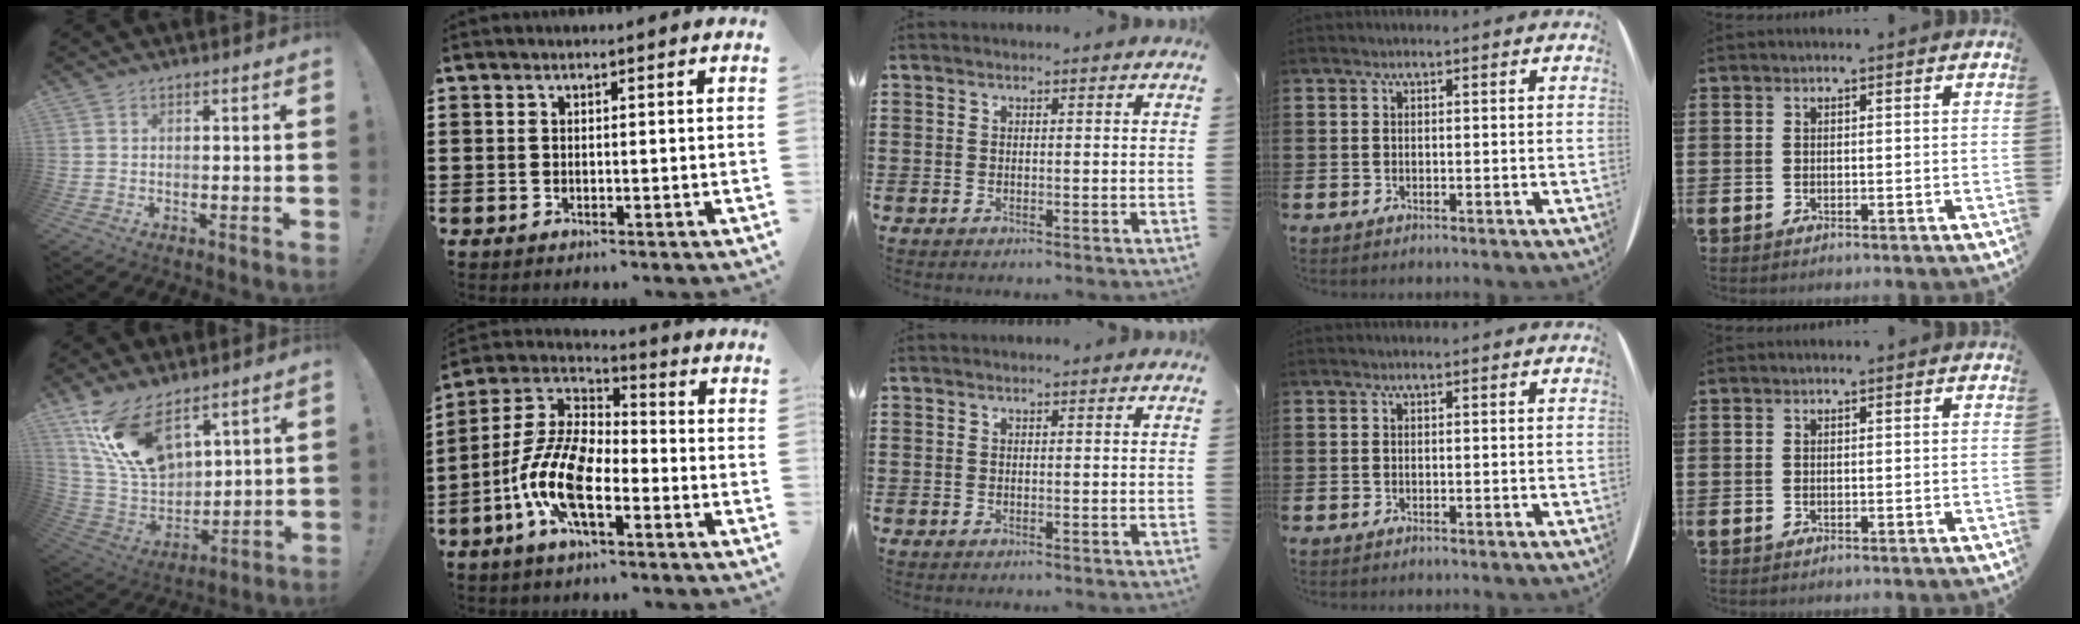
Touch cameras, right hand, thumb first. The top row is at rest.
{"thumb": {"total": 17.4, "force": [11.3, 8.6, 10.0], "torque": [-0.199, -0.071, 0.215]}, "index": {"total": 12.1, "force": [-4.7, 4.9, 10.0], "torque": [-0.251, -0.013, -0.099]}}